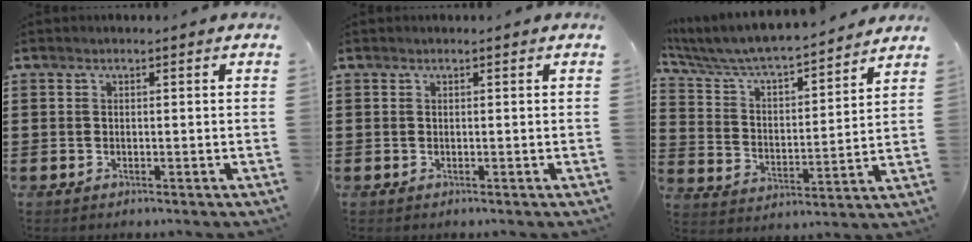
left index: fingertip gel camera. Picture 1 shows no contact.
{"total": 0.0}
{"total": 5.7, "force": [5.4, 0.7, 1.9], "torque": [-0.064, -0.045, 0.084]}